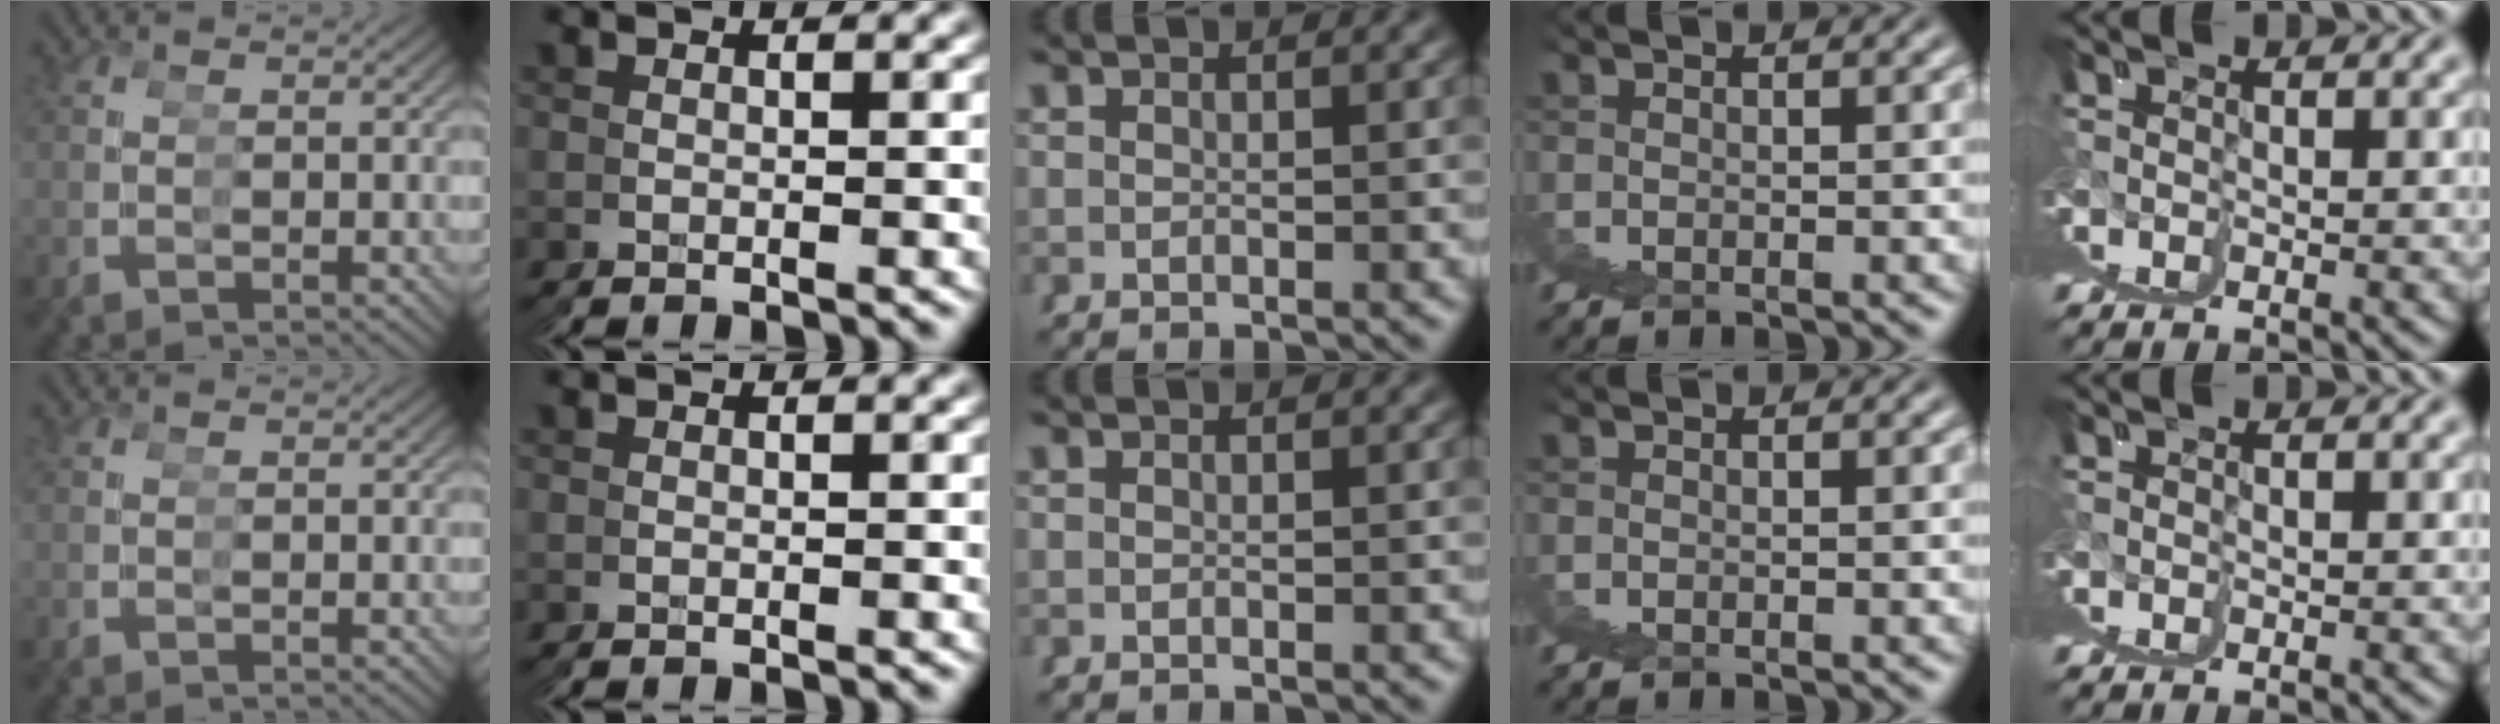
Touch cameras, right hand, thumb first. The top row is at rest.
{}